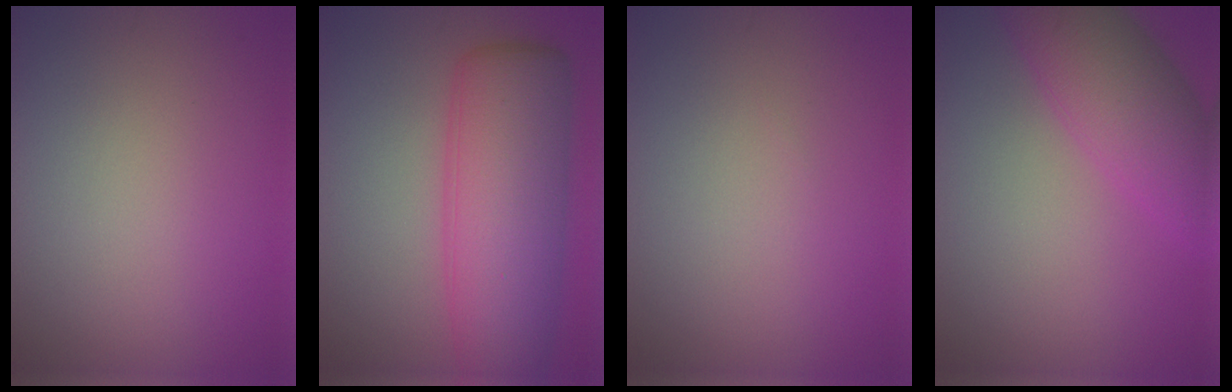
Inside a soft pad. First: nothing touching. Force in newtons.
{"total": 10.5, "press": 10.5, "slide": 0.3}
{"total": 0.0}
{"total": 7.3, "press": 7.3, "slide": 0.2}